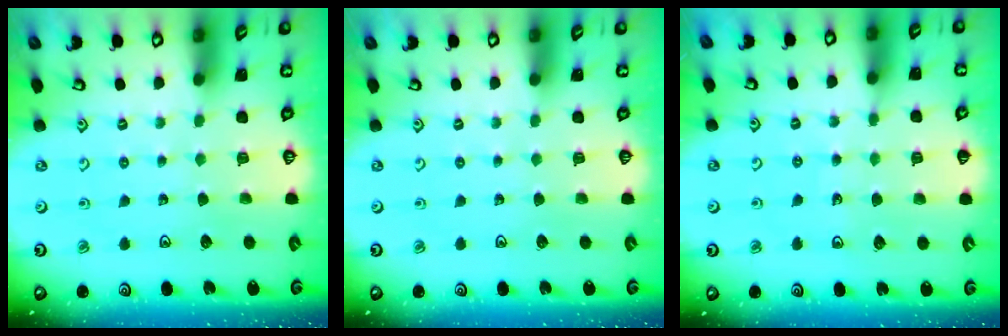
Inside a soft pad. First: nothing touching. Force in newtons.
{"total": 0.0}
{"total": 5.8, "press": 5.5, "slide": 1.9}